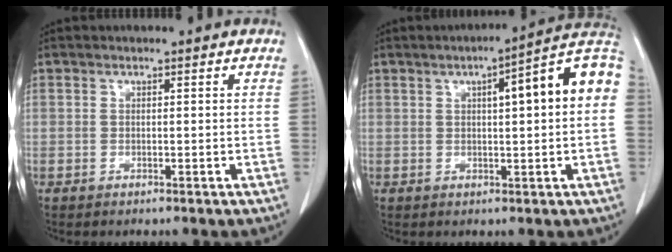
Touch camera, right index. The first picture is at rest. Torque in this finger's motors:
{"motor_torque": [0.96, -0.09, 0.51, 0.06]}